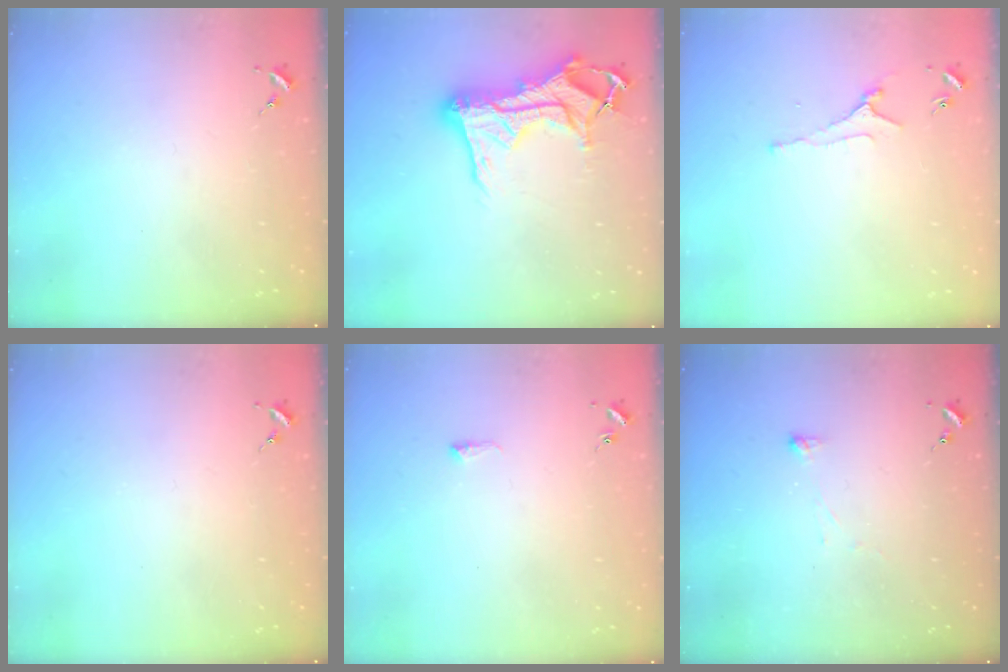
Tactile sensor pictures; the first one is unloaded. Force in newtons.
{"total": 18.6, "press": 18.5, "slide": 2.0}
{"total": 3.7, "press": 3.7, "slide": 0.7}
{"total": 0.0}
{"total": 6.1, "press": 6.1, "slide": 0.8}
{"total": 2.9, "press": 2.8, "slide": 0.4}